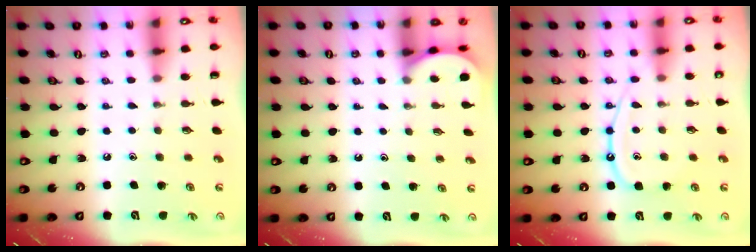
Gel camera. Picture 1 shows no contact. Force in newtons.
{"total": 2.0, "press": 2.0, "slide": 0.2}
{"total": 11.7, "press": 11.7, "slide": 1.1}